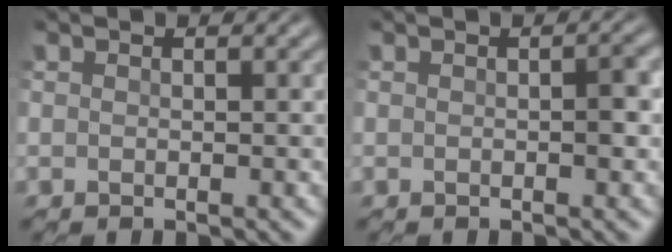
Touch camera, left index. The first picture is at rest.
{"total": 1.7, "force": [-0.1, 0.7, 1.6], "torque": [-0.026, 0.002, -0.002]}